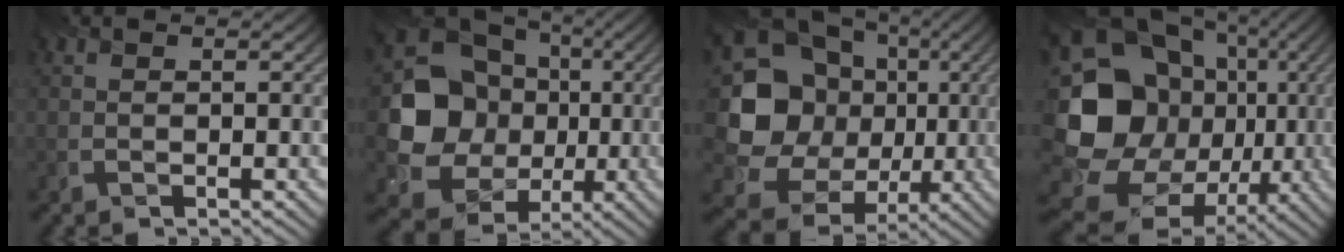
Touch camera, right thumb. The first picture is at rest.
{"total": 15.2, "force": [0.0, 13.6, 6.8], "torque": [-0.167, -0.021, -0.017]}
{"total": 18.6, "force": [0.8, 16.4, 8.8], "torque": [-0.209, -0.016, 0.015]}
{"total": 21.4, "force": [-1.5, 18.0, 11.4], "torque": [-0.250, -0.042, -0.025]}